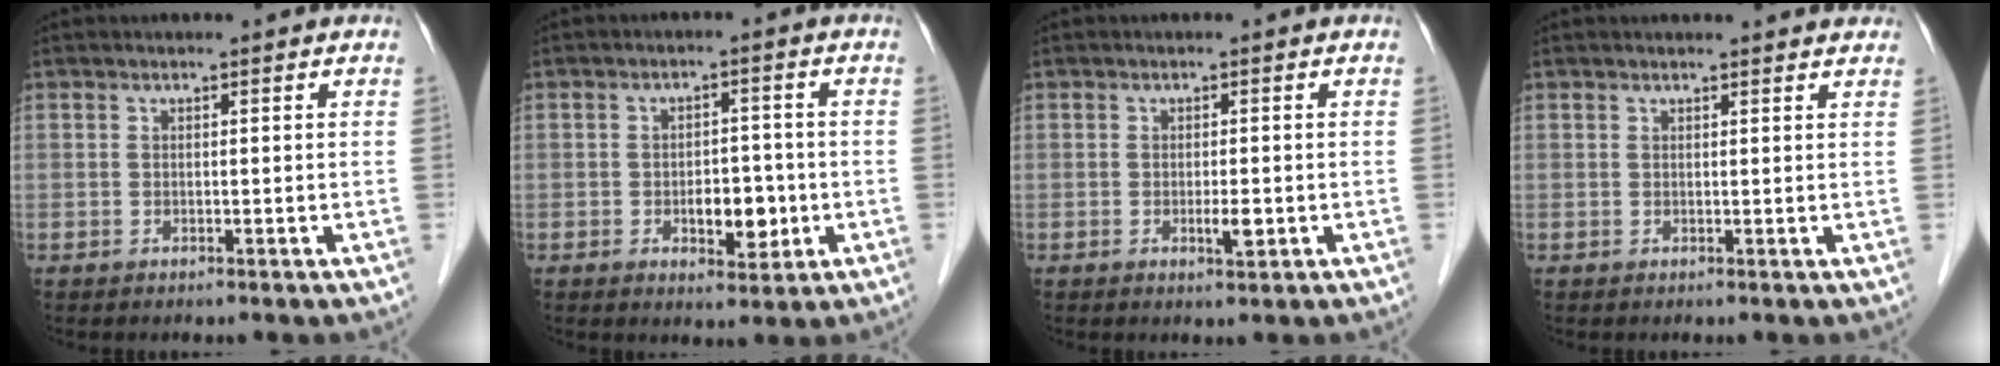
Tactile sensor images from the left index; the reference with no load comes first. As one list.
[{"total": 5.1, "force": [-1.3, 2.8, 4.1], "torque": [-0.056, 0.003, -0.013]}, {"total": 1.8, "force": [-0.5, 0.4, 1.7], "torque": [-0.029, -0.004, -0.006]}, {"total": 5.2, "force": [5.0, 0.8, 1.1], "torque": [-0.007, 0.013, 0.045]}]